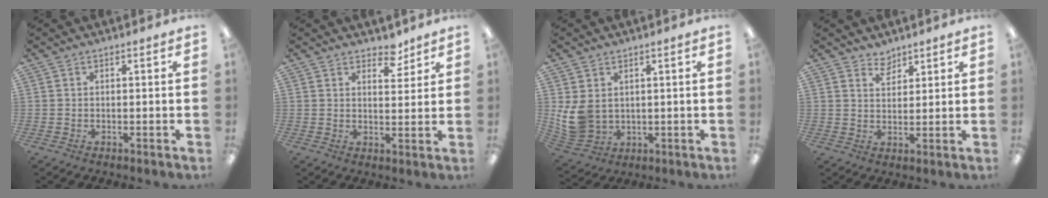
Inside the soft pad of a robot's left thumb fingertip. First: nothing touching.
{"total": 4.9, "force": [4.1, 2.3, 1.4], "torque": [-0.004, -0.026, 0.072]}
{"total": 8.4, "force": [1.6, 6.8, 4.6], "torque": [-0.114, -0.004, 0.035]}
{"total": 4.0, "force": [3.5, 1.8, 0.5], "torque": [-0.001, -0.022, 0.065]}